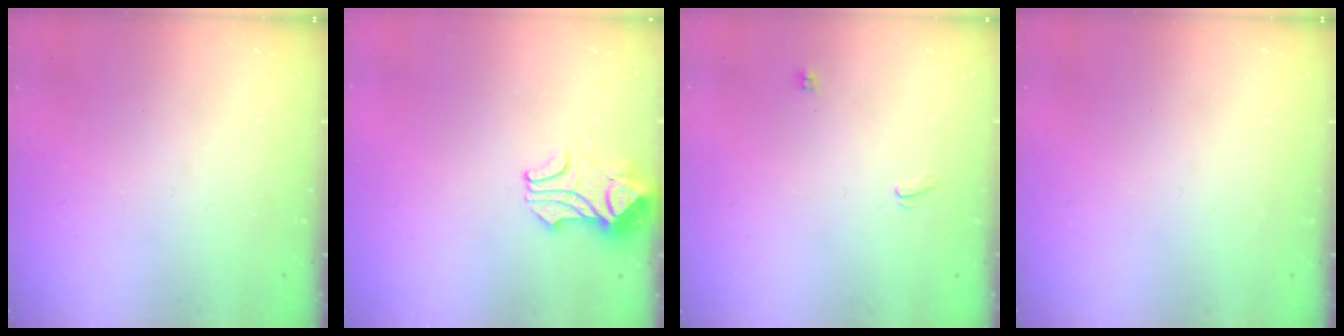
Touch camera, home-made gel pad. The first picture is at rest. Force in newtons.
{"total": 2.3, "press": 2.2, "slide": 0.8}
{"total": 1.1, "press": 1.0, "slide": 0.4}
{"total": 0.0}